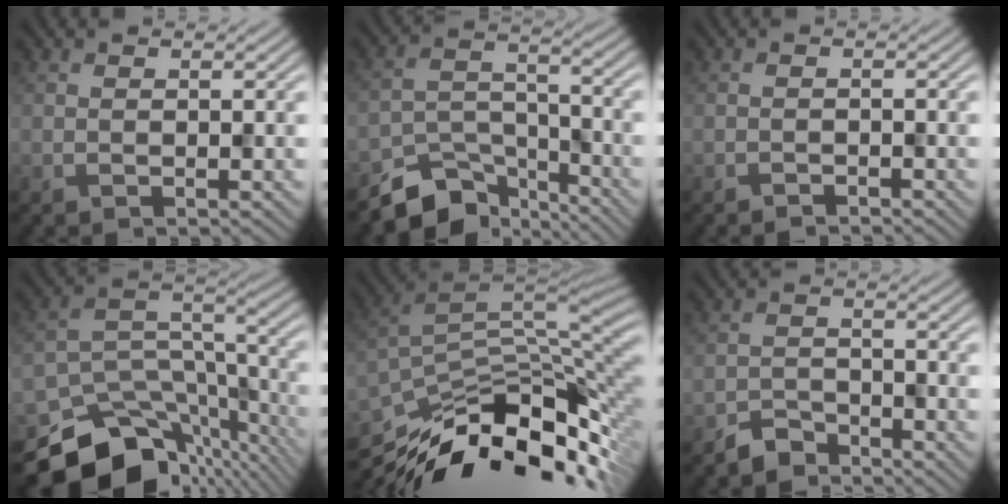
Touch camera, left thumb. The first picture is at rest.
{"total": 8.8, "force": [-6.8, 4.1, 3.7], "torque": [-0.064, -0.009, -0.132]}
{"total": 0.9, "force": [-0.9, 0.1, 0.2], "torque": [0.000, 0.000, -0.018]}
{"total": 15.2, "force": [-11.0, 8.1, 6.6], "torque": [-0.145, -0.023, -0.154]}
{"total": 15.4, "force": [-9.0, 6.3, 10.7], "torque": [-0.213, -0.025, -0.148]}
{"total": 3.2, "force": [-2.9, 1.1, 0.7], "torque": [-0.008, 0.004, -0.063]}